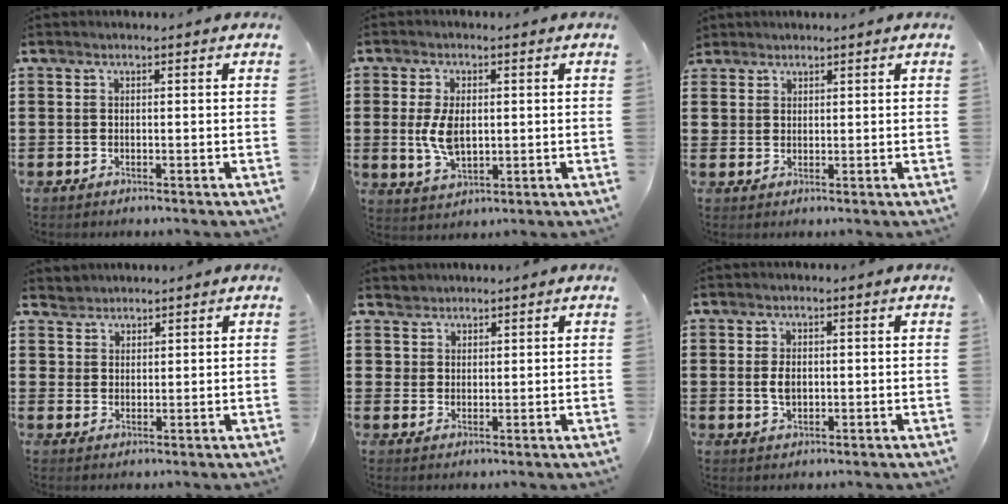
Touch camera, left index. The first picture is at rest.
{"total": 6.3, "force": [0.4, 3.4, 5.2], "torque": [-0.123, 0.002, 0.002]}
{"total": 2.3, "force": [1.7, 1.6, -0.1], "torque": [-0.009, 0.009, 0.032]}
{"total": 2.5, "force": [2.0, 1.4, -0.4], "torque": [-0.001, 0.006, 0.040]}
{"total": 2.6, "force": [1.8, 1.7, -0.4], "torque": [-0.003, 0.005, 0.037]}
{"total": 3.1, "force": [0.2, 1.8, 2.5], "torque": [-0.058, 0.002, 0.000]}